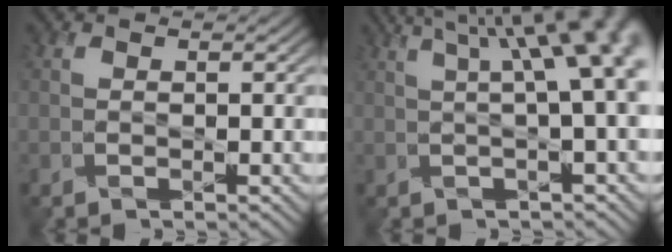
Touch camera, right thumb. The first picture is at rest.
{"total": 12.3, "force": [3.9, 3.5, 11.1], "torque": [-0.127, 0.043, 0.060]}